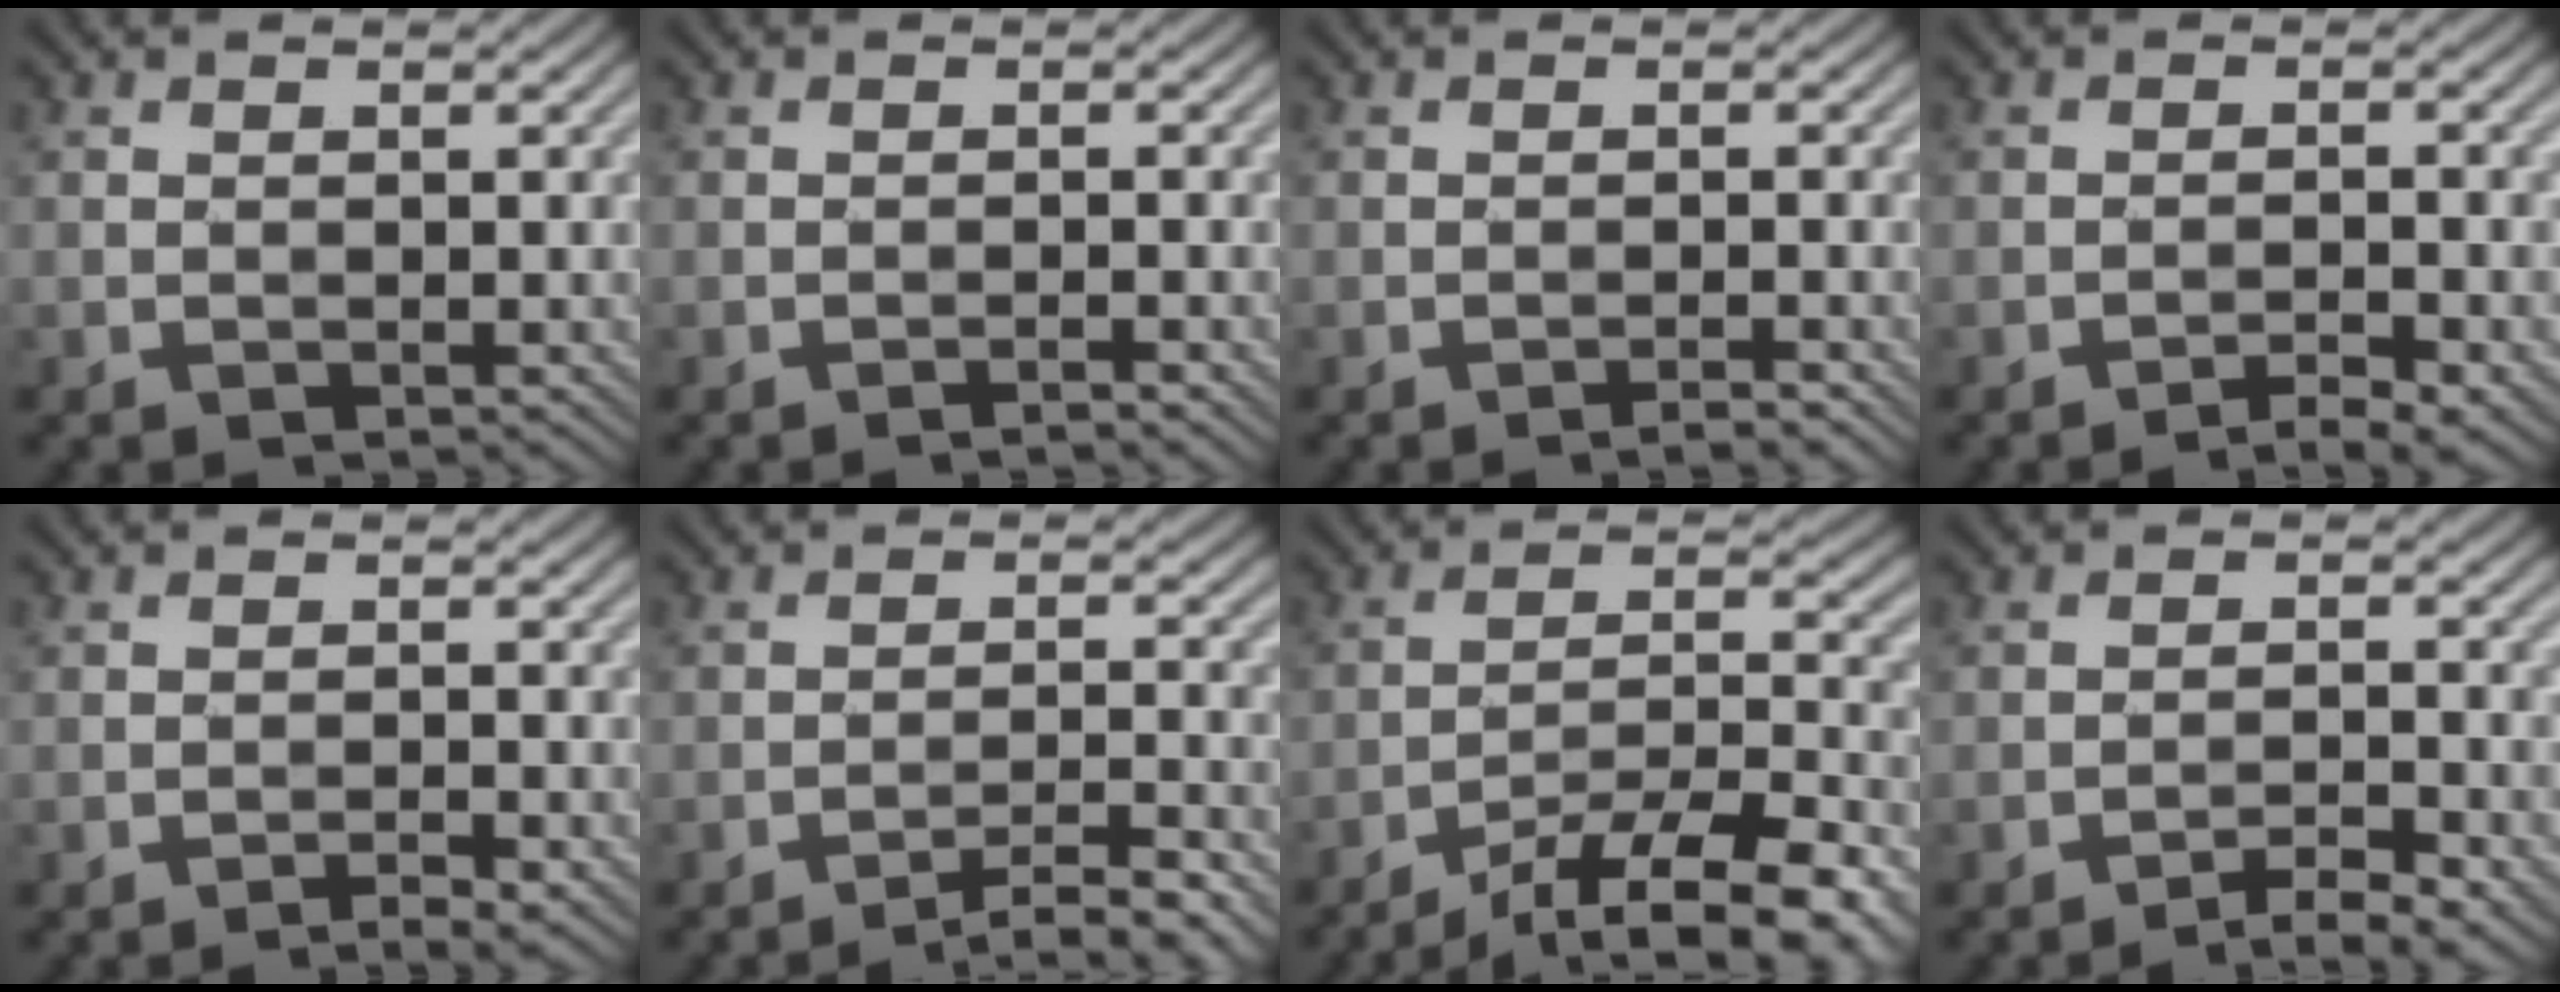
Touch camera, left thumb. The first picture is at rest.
{"total": 1.2, "force": [-0.9, -0.1, 0.7], "torque": [-0.010, 0.004, -0.020]}
{"total": 1.2, "force": [-1.0, 0.0, 0.7], "torque": [-0.009, 0.005, -0.020]}
{"total": 3.1, "force": [-2.3, 0.4, 2.1], "torque": [-0.034, 0.006, -0.039]}
{"total": 2.3, "force": [-1.6, 0.2, 1.6], "torque": [-0.027, 0.004, -0.029]}
{"total": 5.4, "force": [-4.0, 0.7, 3.6], "torque": [-0.060, 0.015, -0.068]}
{"total": 14.8, "force": [-11.3, 3.5, 8.8], "torque": [-0.155, -0.012, -0.168]}
{"total": 4.0, "force": [-3.0, 0.6, 2.6], "torque": [-0.042, 0.008, -0.050]}